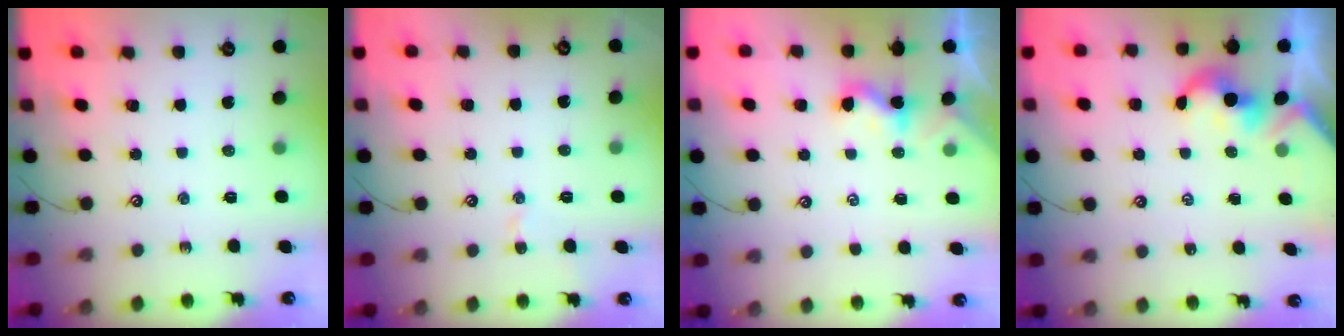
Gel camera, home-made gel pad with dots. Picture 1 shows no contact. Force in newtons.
{"total": 1.6, "press": 1.5, "slide": 0.6}
{"total": 2.3, "press": 2.3, "slide": 0.2}
{"total": 2.0, "press": 2.0, "slide": 0.4}